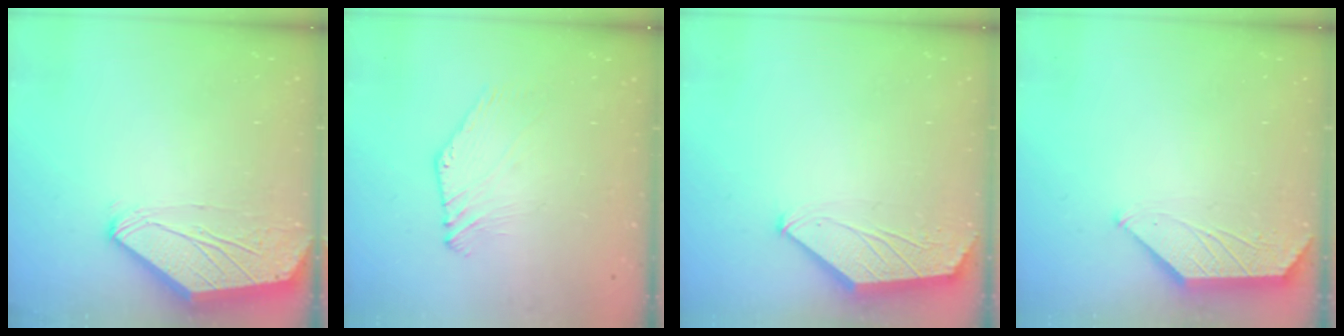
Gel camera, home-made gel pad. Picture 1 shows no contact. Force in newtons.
{"total": 0.0}
{"total": 1.6, "press": 1.6, "slide": 0.4}
{"total": 1.5, "press": 1.4, "slide": 0.3}